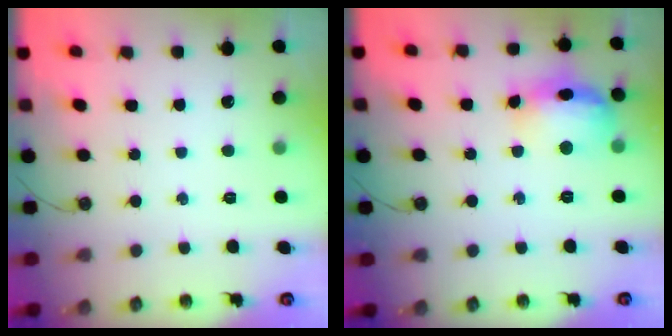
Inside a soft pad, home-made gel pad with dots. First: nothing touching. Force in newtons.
{"total": 15.0, "press": 14.9, "slide": 2.0}